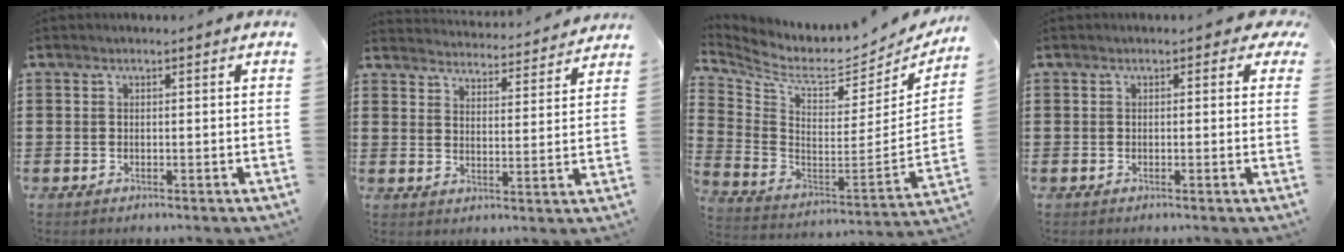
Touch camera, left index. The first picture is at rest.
{"total": 3.9, "force": [3.8, -0.3, -0.1], "torque": [-0.011, -0.035, 0.061]}
{"total": 6.8, "force": [5.6, 2.0, 3.3], "torque": [-0.087, -0.058, 0.089]}
{"total": 1.0, "force": [0.0, 0.7, 0.7], "torque": [-0.017, 0.006, -0.001]}